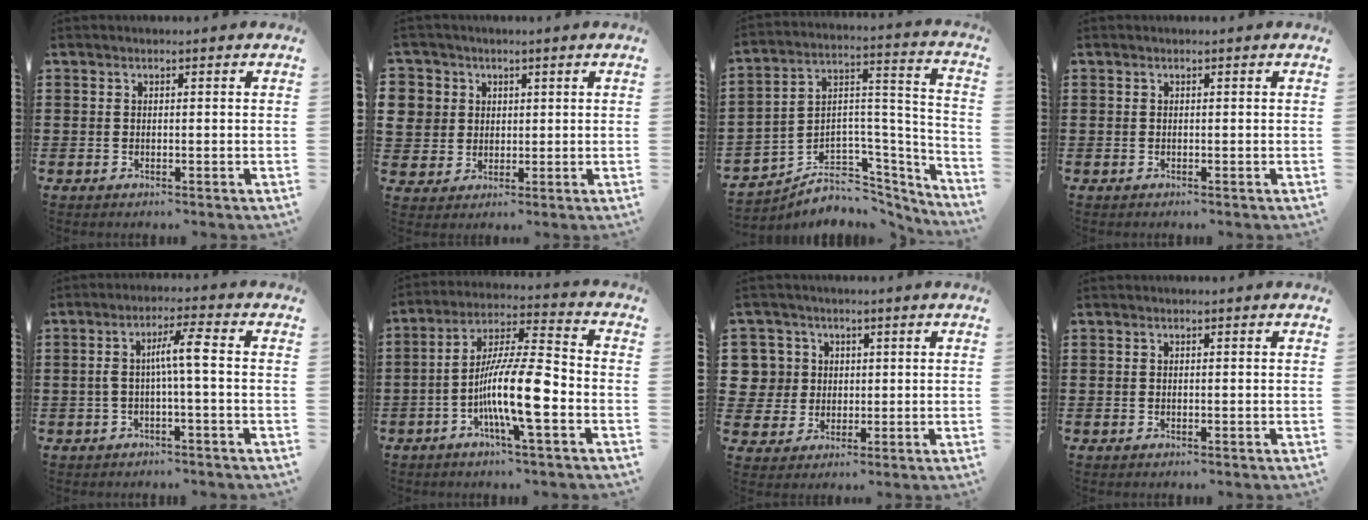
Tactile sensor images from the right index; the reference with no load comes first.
{"total": 5.0, "force": [1.5, 4.8, 0.3], "torque": [-0.030, 0.018, 0.028]}
{"total": 4.5, "force": [-2.5, 3.8, 0.5], "torque": [-0.022, -0.018, -0.041]}
{"total": 0.0}
{"total": 5.0, "force": [-0.3, 0.4, 5.0], "torque": [-0.096, 0.007, -0.011]}
{"total": 12.2, "force": [-3.9, 1.7, 11.4], "torque": [-0.224, -0.006, -0.075]}
{"total": 5.8, "force": [1.3, 5.7, 0.5], "torque": [-0.048, 0.014, 0.023]}
{"total": 0.0}